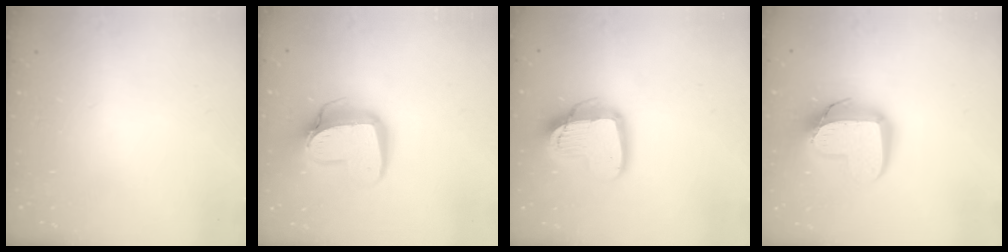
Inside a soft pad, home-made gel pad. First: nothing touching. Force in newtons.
{"total": 14.7, "press": 14.6, "slide": 1.4}
{"total": 15.5, "press": 15.4, "slide": 1.4}
{"total": 15.1, "press": 15.0, "slide": 1.4}